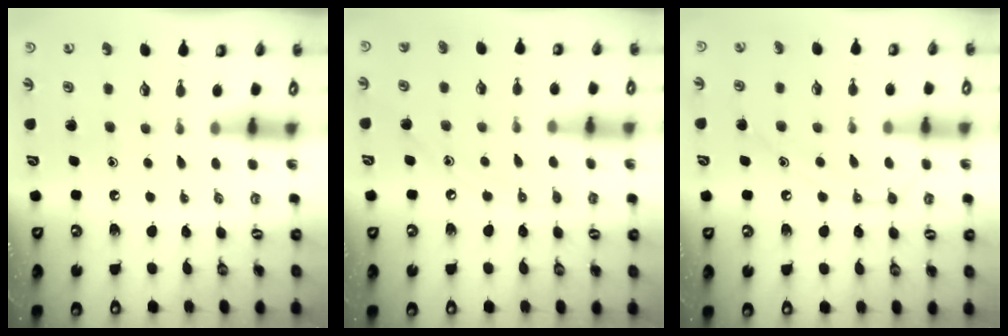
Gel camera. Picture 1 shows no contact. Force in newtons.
{"total": 6.5, "press": 6.5, "slide": 0.5}
{"total": 10.5, "press": 10.5, "slide": 0.8}